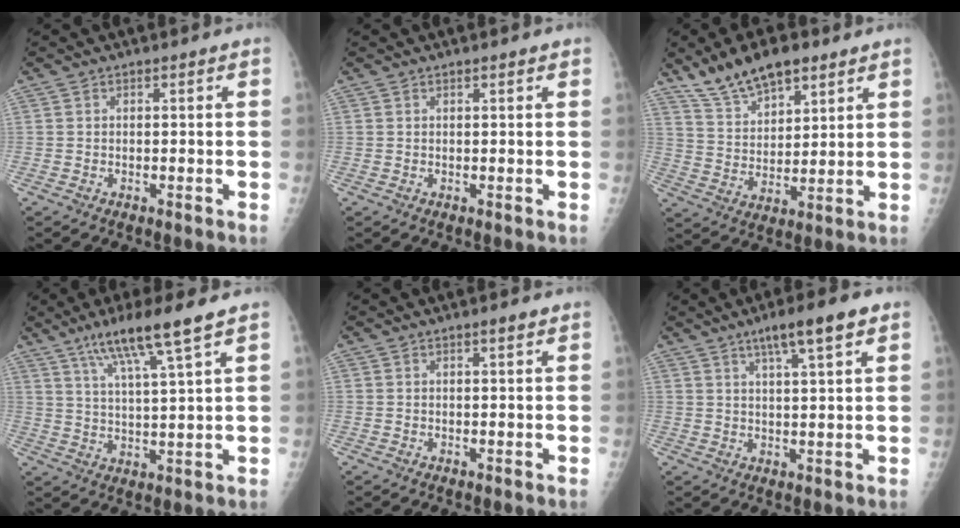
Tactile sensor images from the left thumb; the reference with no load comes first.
{"total": 1.1, "force": [0.8, 0.2, 0.7], "torque": [-0.007, 0.000, 0.010]}
{"total": 12.2, "force": [8.8, 5.2, 6.6], "torque": [-0.095, -0.036, 0.163]}
{"total": 11.2, "force": [7.0, 0.2, 8.8], "torque": [-0.160, -0.023, 0.126]}
{"total": 1.3, "force": [0.8, 0.1, 1.0], "torque": [-0.013, -0.003, 0.013]}
{"total": 8.1, "force": [4.7, 1.0, 6.5], "torque": [-0.104, -0.011, 0.076]}